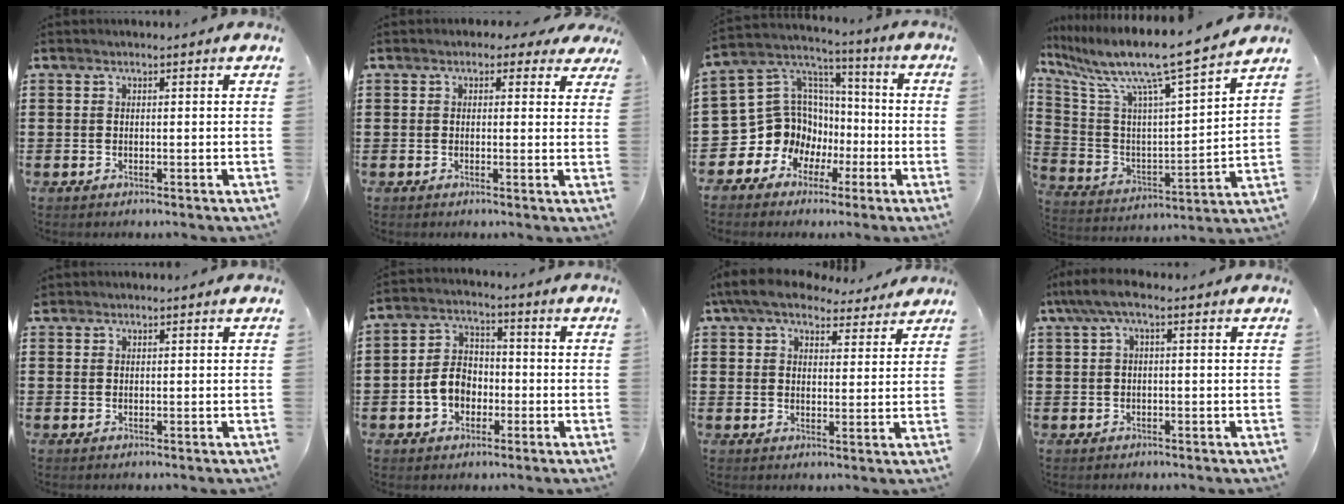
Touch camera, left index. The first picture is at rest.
{"total": 1.7, "force": [1.0, 1.2, 0.8], "torque": [-0.013, 0.005, 0.014]}
{"total": 11.0, "force": [-2.1, 10.6, 1.8], "torque": [-0.086, -0.025, -0.024]}
{"total": 11.2, "force": [9.1, 0.3, 6.5], "torque": [-0.153, -0.073, 0.143]}
{"total": 0.6, "force": [0.5, 0.3, 0.0], "torque": [-0.003, 0.001, 0.010]}
{"total": 5.9, "force": [-1.8, 4.5, 3.3], "torque": [-0.080, 0.011, -0.039]}
{"total": 7.1, "force": [6.0, 2.3, 2.8], "torque": [-0.069, -0.015, 0.110]}
{"total": 3.6, "force": [-0.1, 1.0, 3.5], "torque": [-0.077, -0.001, -0.008]}